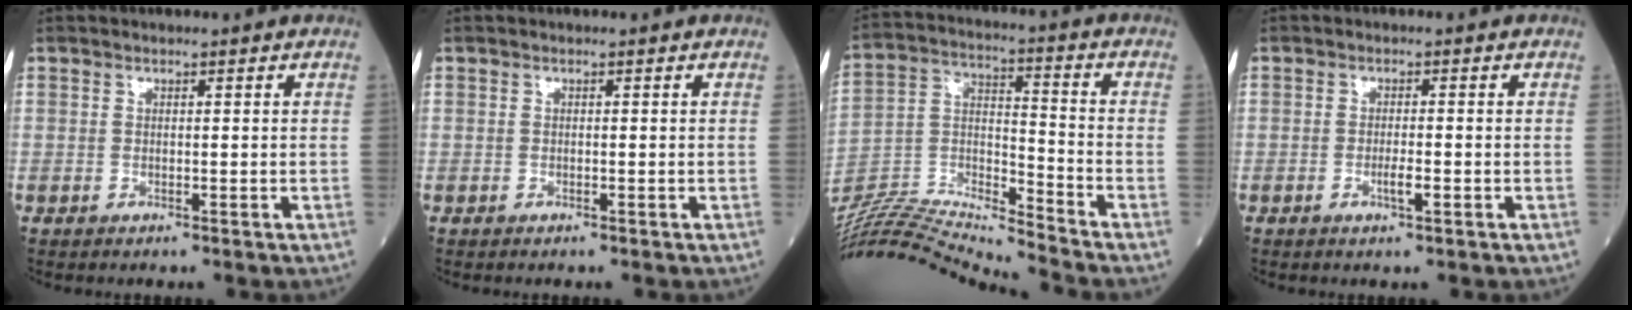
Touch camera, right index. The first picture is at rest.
{"total": 0.0}
{"total": 17.2, "force": [-16.5, -2.0, 4.7], "torque": [-0.083, 0.018, -0.298]}
{"total": 1.9, "force": [-0.7, 0.2, 1.8], "torque": [-0.034, -0.002, -0.012]}